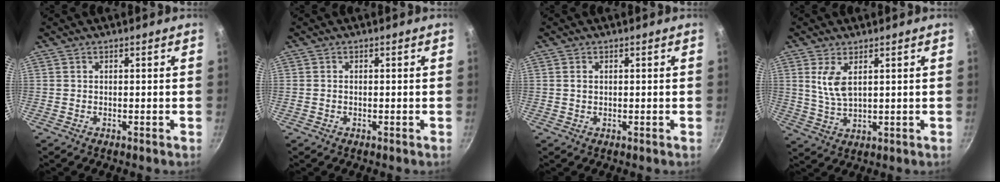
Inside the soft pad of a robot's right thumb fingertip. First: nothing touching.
{"total": 0.5, "force": [-0.1, 0.4, 0.3], "torque": [-0.004, 0.003, -0.002]}
{"total": 1.2, "force": [0.3, 0.9, 0.8], "torque": [-0.013, 0.002, 0.004]}
{"total": 5.8, "force": [2.1, 2.7, 4.7], "torque": [-0.090, -0.019, 0.048]}